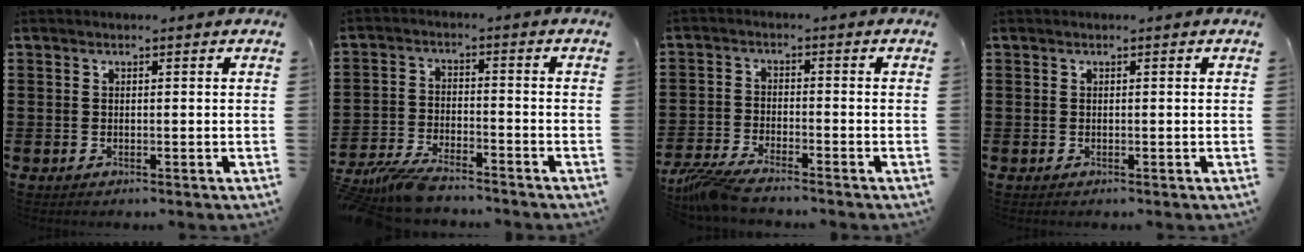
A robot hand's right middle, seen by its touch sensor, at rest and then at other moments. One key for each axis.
{"total": 5.8, "fx": -5.5, "fy": 0.6, "fz": 1.7, "tx": -0.054, "ty": -0.006, "tz": -0.113}
{"total": 4.9, "fx": -4.4, "fy": 0.1, "fz": 2.1, "tx": -0.070, "ty": -0.020, "tz": -0.094}
{"total": 0.0}